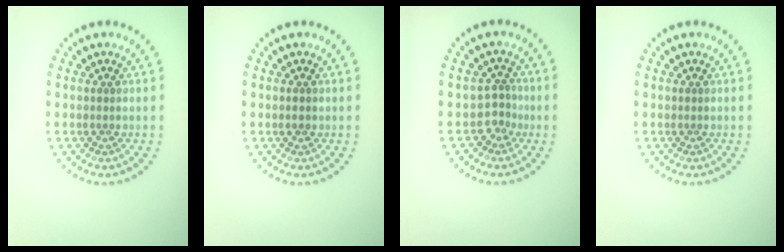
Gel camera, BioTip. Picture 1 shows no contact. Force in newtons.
{"total": 1.0, "press": 1.0, "slide": 0.0}
{"total": 1.8, "press": 1.1, "slide": 1.4}
{"total": 0.0}